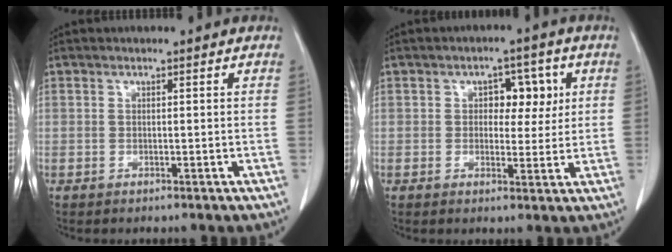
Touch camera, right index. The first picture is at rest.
{"total": 5.1, "force": [1.3, 3.1, 3.9], "torque": [-0.044, 0.013, 0.020]}